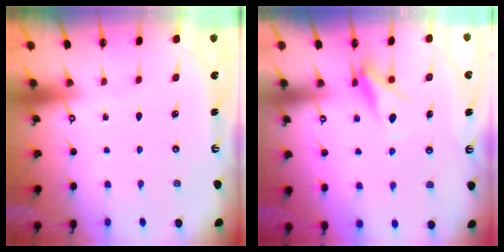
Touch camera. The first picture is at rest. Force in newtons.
{"total": 7.1, "press": 7.0, "slide": 1.3}